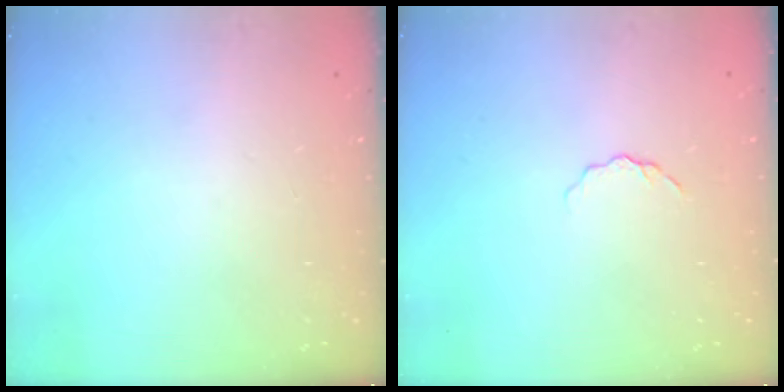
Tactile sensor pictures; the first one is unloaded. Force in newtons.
{"total": 4.0, "press": 4.0, "slide": 0.4}